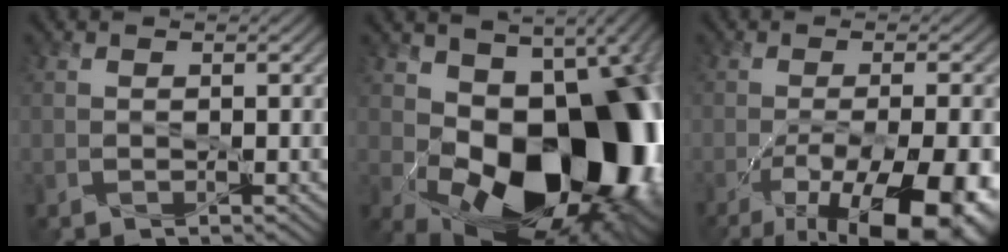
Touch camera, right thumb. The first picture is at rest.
{"total": 18.7, "force": [-1.4, 11.9, 14.3], "torque": [-0.196, -0.047, -0.003]}
{"total": 14.7, "force": [-7.8, 4.8, 11.5], "torque": [-0.180, -0.040, -0.098]}